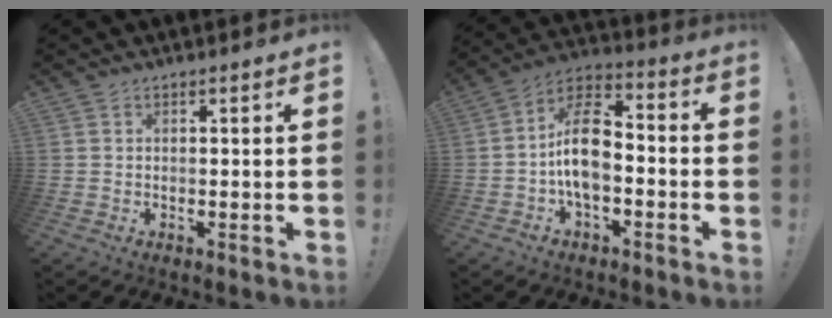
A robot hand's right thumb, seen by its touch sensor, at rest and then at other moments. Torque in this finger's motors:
{"motor_torque": [0.14, 0.22, 0.11, 0.11, 0.15]}